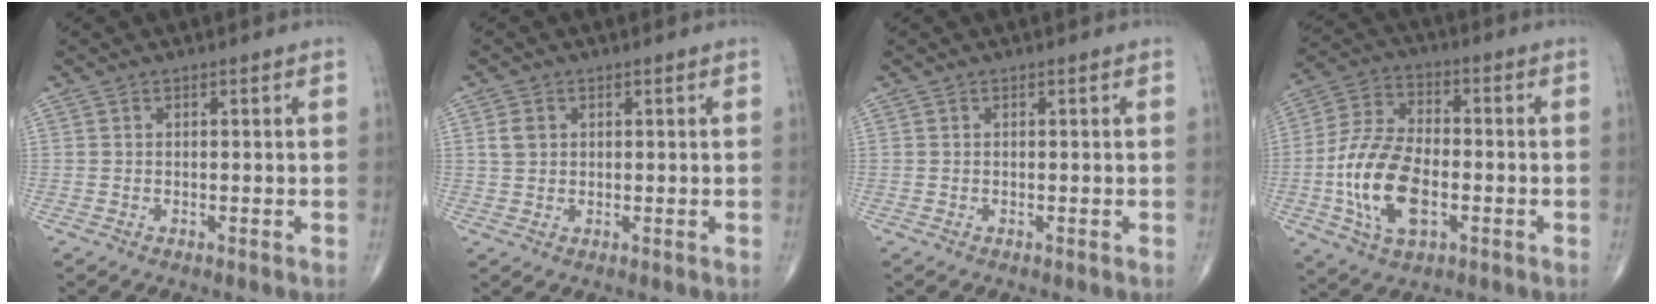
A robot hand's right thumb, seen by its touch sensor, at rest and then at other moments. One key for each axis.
{"total": 2.6, "fx": 0.7, "fy": 2.0, "fz": 1.4, "tx": -0.023, "ty": 0.002, "tz": 0.018}
{"total": 0.0}
{"total": 15.5, "fx": -3.5, "fy": 8.4, "fz": 12.6, "tx": -0.250, "ty": 0.018, "tz": -0.065}